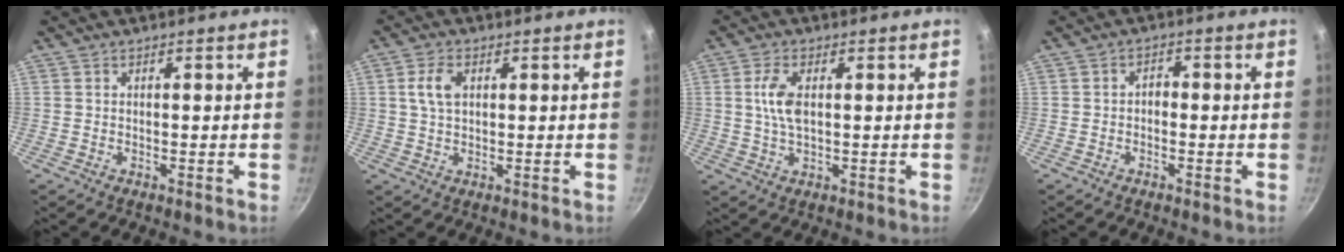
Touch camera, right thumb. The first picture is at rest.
{"total": 4.6, "force": [1.3, 2.7, 3.4], "torque": [-0.072, 0.002, 0.024]}
{"total": 5.6, "force": [0.9, 2.7, 4.9], "torque": [-0.107, -0.001, 0.015]}
{"total": 2.0, "force": [-0.6, 1.4, 1.3], "torque": [-0.008, 0.012, -0.016]}